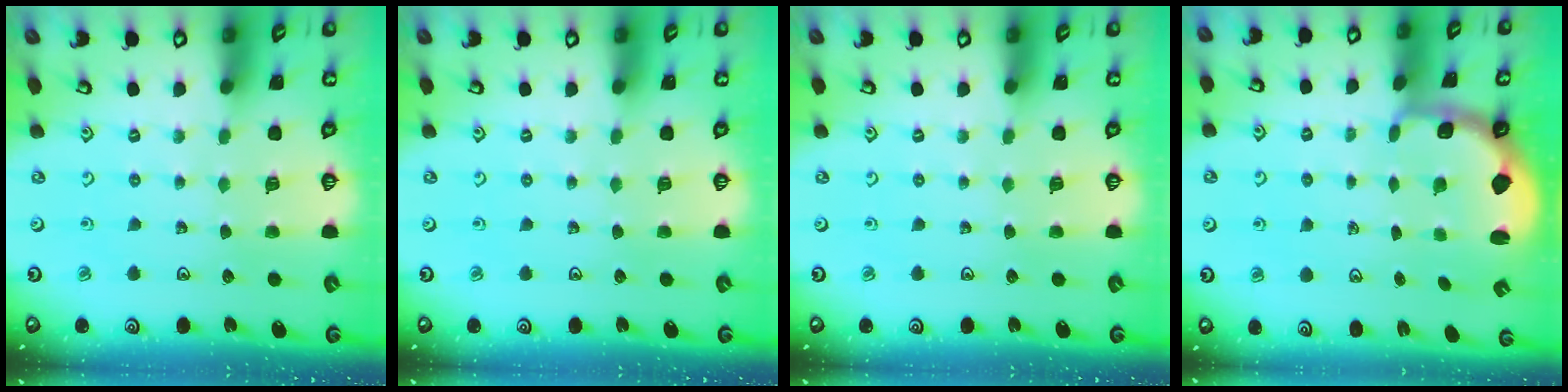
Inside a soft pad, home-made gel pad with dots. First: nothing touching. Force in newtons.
{"total": 0.0}
{"total": 0.0}
{"total": 2.5, "press": 1.3, "slide": 2.1}